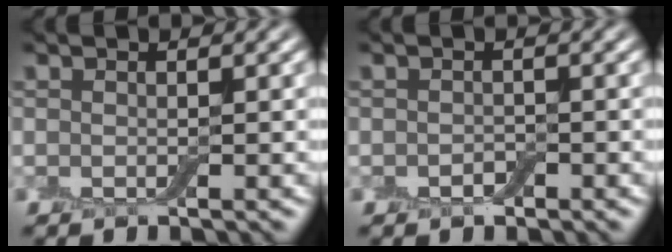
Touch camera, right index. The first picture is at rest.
{"total": 0.9, "force": [-0.4, 0.6, 0.5], "torque": [-0.009, -0.001, -0.007]}